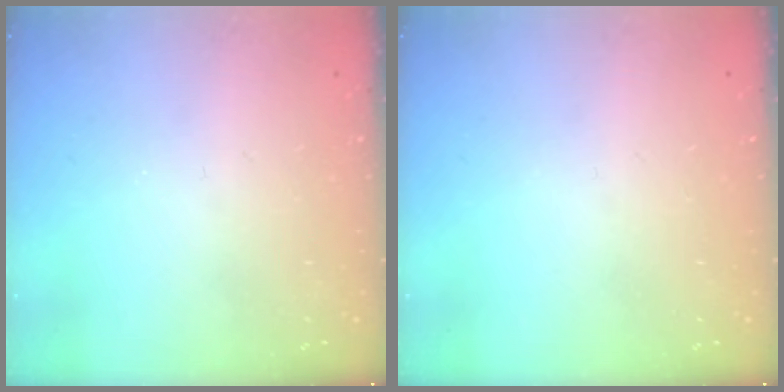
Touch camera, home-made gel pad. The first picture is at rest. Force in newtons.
{"total": 0.0}